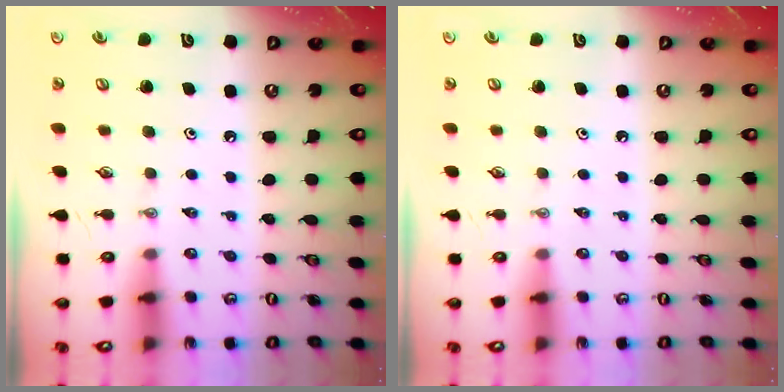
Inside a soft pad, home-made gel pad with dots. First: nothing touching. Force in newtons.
{"total": 0.0}